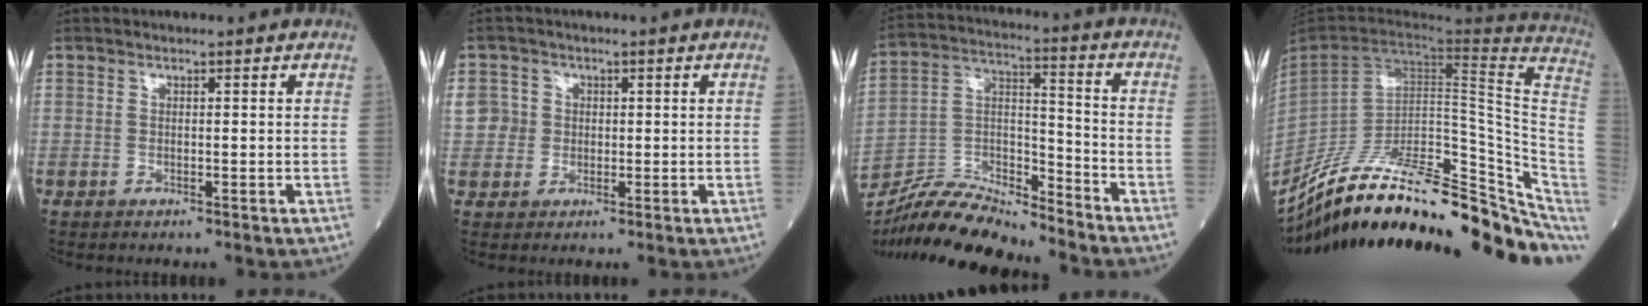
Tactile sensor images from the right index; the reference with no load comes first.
{"total": 3.5, "force": [0.3, 3.4, 0.4], "torque": [0.002, 0.012, 0.006]}
{"total": 14.3, "force": [-13.5, 1.7, 4.3], "torque": [-0.073, 0.020, -0.253]}
{"total": 31.8, "force": [-24.9, 7.7, 18.1], "torque": [-0.216, -0.014, -0.363]}